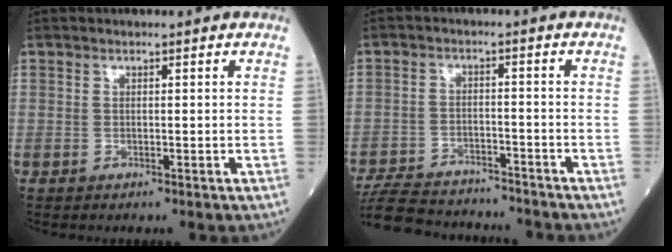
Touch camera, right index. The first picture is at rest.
{"total": 15.4, "force": [-14.1, 3.9, 4.8], "torque": [-0.110, -0.001, -0.209]}